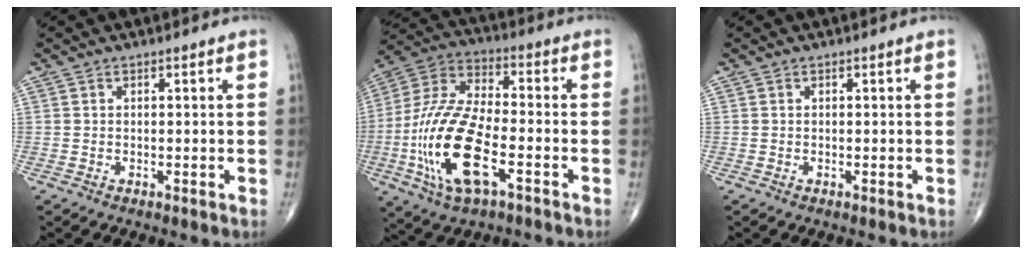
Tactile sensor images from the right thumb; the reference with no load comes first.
{"total": 19.7, "force": [-5.9, 8.3, 16.8], "torque": [-0.352, 0.020, -0.108]}
{"total": 0.0}